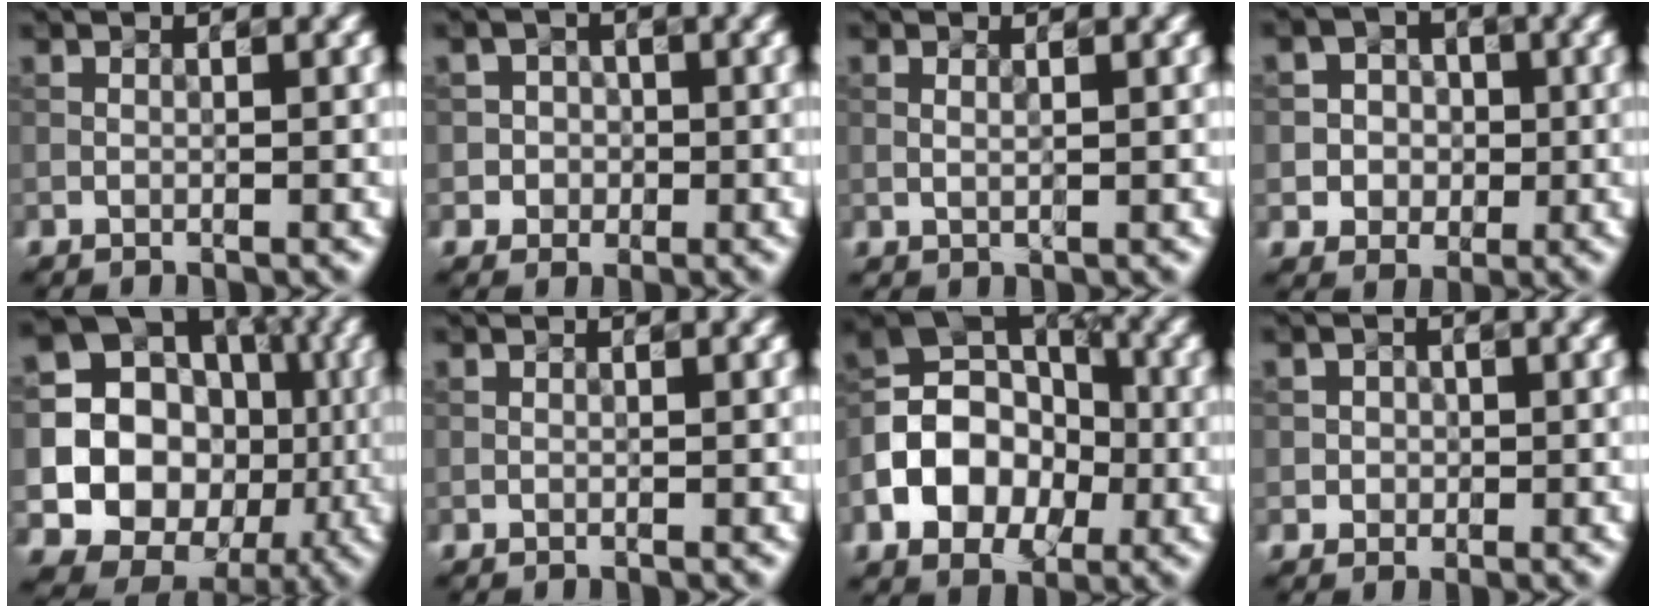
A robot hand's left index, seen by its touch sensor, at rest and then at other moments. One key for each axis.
{"total": 2.4, "fx": -0.2, "fy": 2.4, "fz": 0.2, "tx": 0.023, "ty": 0.009, "tz": -0.017}
{"total": 0.7, "fx": 0.3, "fy": 0.1, "fz": 0.6, "tx": -0.016, "ty": 0.001, "tz": 0.005}
{"total": 4.3, "fx": 0.0, "fy": 4.1, "fz": 1.1, "tx": 0.000, "ty": 0.017, "tz": -0.013}
{"total": 17.9, "fx": -0.1, "fy": 16.7, "fz": 6.5, "tx": -0.152, "ty": 0.021, "tz": -0.024}
{"total": 0.0}
{"total": 8.4, "fx": -2.0, "fy": 6.1, "fz": 5.4, "tx": -0.088, "ty": 0.009, "tz": -0.043}
{"total": 1.6, "fx": 0.2, "fy": 1.5, "fz": 0.3, "tx": 0.014, "ty": 0.000, "tz": -0.005}